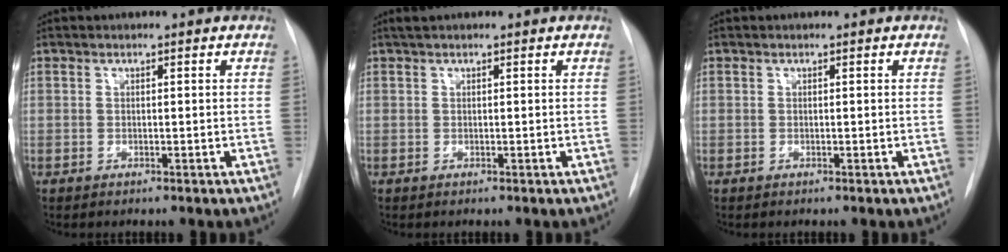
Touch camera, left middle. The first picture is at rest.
{"total": 1.2, "force": [0.9, 0.1, 0.7], "torque": [-0.016, 0.018, 0.018]}
{"total": 0.0}